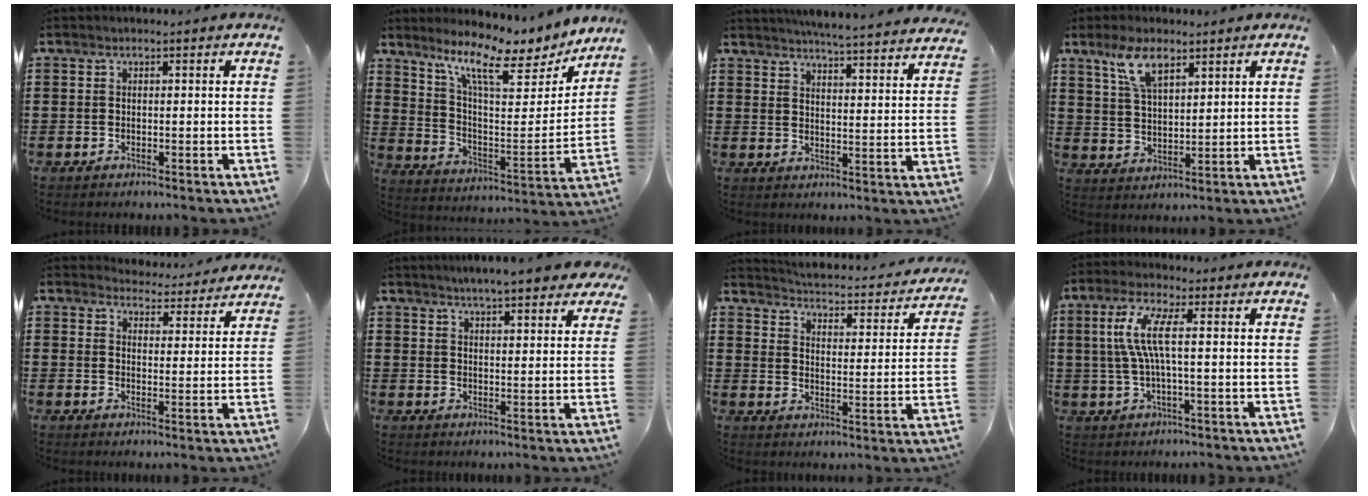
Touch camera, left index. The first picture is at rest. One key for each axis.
{"total": 10.8, "fx": 8.4, "fy": 2.2, "fz": 6.5, "tx": -0.135, "ty": -0.062, "tz": 0.137}
{"total": 4.9, "fx": 4.8, "fy": -0.6, "fz": 0.9, "tx": -0.029, "ty": -0.036, "tz": 0.080}
{"total": 7.6, "fx": 4.8, "fy": 3.1, "fz": 5.1, "tx": -0.112, "ty": 0.004, "tz": 0.088}
{"total": 4.6, "fx": 4.6, "fy": 0.4, "fz": 0.1, "tx": -0.016, "ty": -0.032, "tz": 0.079}
{"total": 5.1, "fx": 4.8, "fy": 0.3, "fz": 1.7, "tx": -0.051, "ty": -0.012, "tz": 0.086}
{"total": 2.7, "fx": 2.6, "fy": 0.1, "fz": 0.6, "tx": -0.029, "ty": -0.027, "tz": 0.034}
{"total": 7.0, "fx": 1.0, "fy": 1.3, "fz": 6.8, "tx": -0.152, "ty": -0.006, "tz": 0.007}